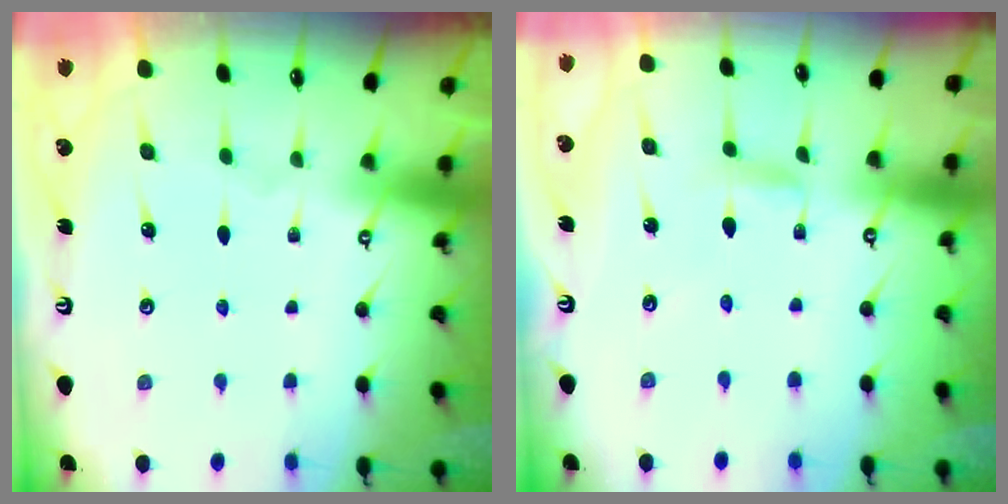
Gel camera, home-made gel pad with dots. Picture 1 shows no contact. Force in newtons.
{"total": 2.4, "press": 2.4, "slide": 0.2}